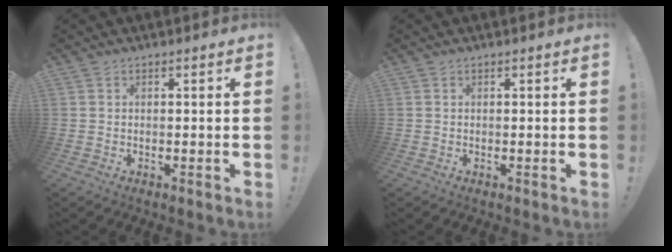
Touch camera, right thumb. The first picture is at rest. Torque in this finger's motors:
{"motor_torque": [-0.10, 0.10, -0.15, 0.15, 0.00]}